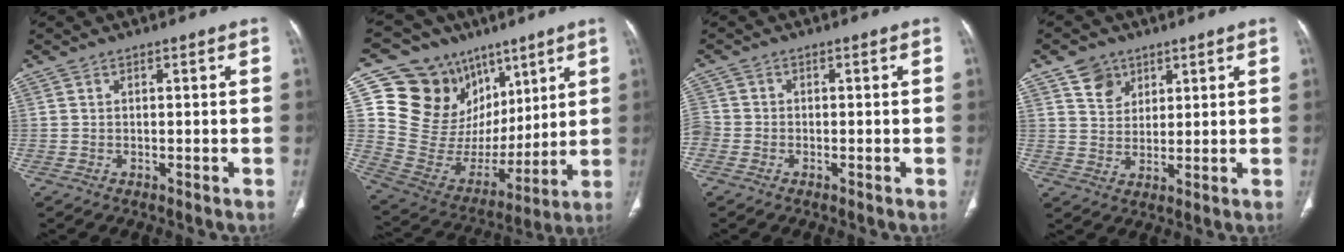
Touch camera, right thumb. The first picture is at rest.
{"total": 23.1, "force": [10.5, 18.0, 10.1], "torque": [-0.119, -0.006, 0.208]}
{"total": 3.2, "force": [-0.9, 2.7, 1.4], "torque": [-0.038, 0.006, -0.022]}
{"total": 5.8, "force": [3.5, 4.3, 1.7], "torque": [-0.006, -0.022, 0.066]}